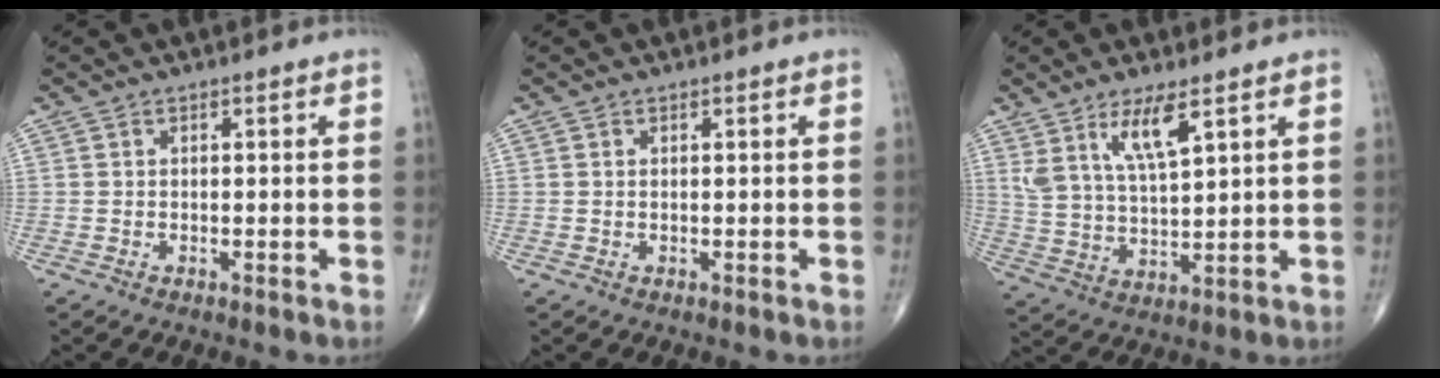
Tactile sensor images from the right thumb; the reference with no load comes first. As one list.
[{"total": 0.0}, {"total": 8.6, "force": [5.0, 2.3, 6.7], "torque": [-0.129, -0.029, 0.105]}]